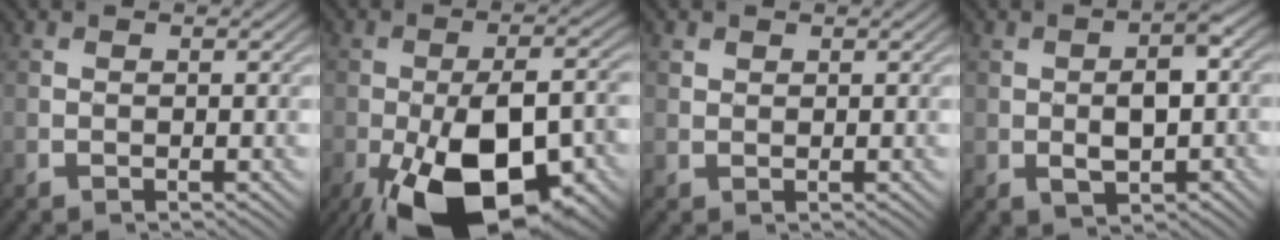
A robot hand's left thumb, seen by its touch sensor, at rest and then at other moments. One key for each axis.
{"total": 19.3, "fx": -9.0, "fy": 8.8, "fz": 14.7, "tx": -0.228, "ty": -0.025, "tz": -0.132}
{"total": 0.9, "fx": 0.8, "fy": 0.4, "fz": -0.1, "tx": 0.003, "ty": 0.000, "tz": 0.014}
{"total": 5.1, "fx": -0.7, "fy": 3.1, "fz": 4.0, "tx": -0.057, "ty": -0.003, "tz": -0.009}